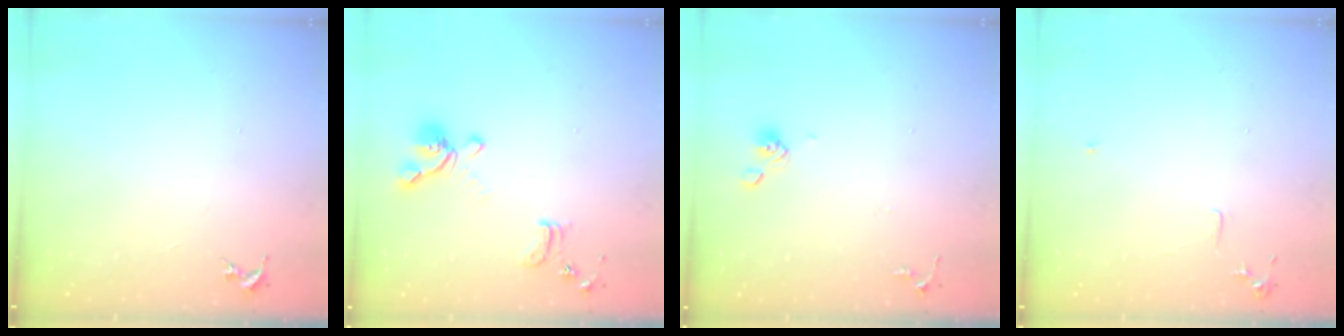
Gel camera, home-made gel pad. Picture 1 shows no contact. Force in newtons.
{"total": 14.2, "press": 14.1, "slide": 1.6}
{"total": 6.3, "press": 6.0, "slide": 2.1}
{"total": 6.0, "press": 6.0, "slide": 0.7}